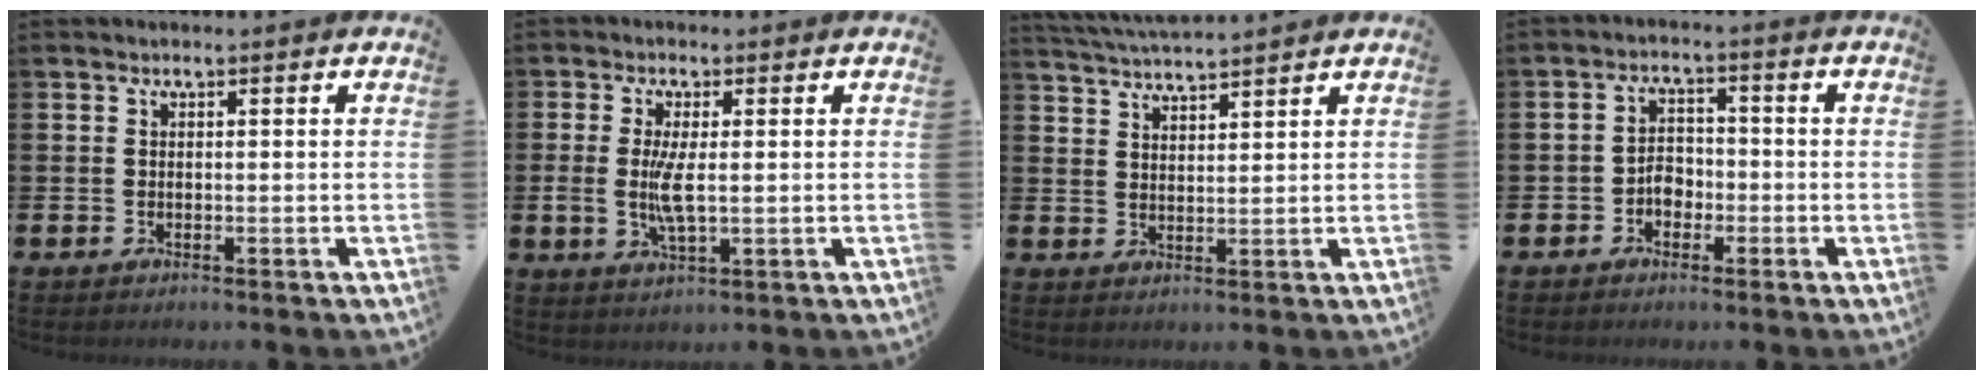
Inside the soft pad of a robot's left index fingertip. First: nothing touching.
{"total": 4.5, "force": [0.3, 1.6, 4.1], "torque": [-0.065, -0.002, 0.002]}
{"total": 4.3, "force": [4.2, 0.1, 0.6], "torque": [-0.018, -0.022, 0.076]}
{"total": 3.0, "force": [-1.5, 2.2, 1.5], "torque": [-0.026, 0.008, -0.034]}